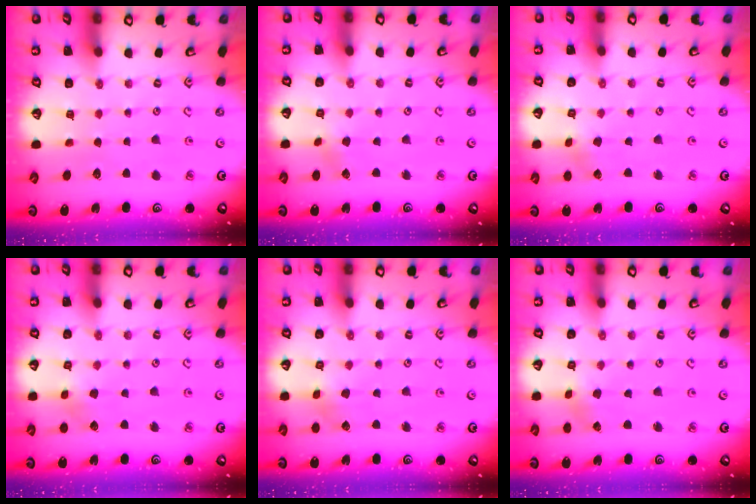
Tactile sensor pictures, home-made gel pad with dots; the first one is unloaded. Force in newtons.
{"total": 2.2, "press": 2.2, "slide": 0.3}
{"total": 2.3, "press": 2.3, "slide": 0.4}
{"total": 4.3, "press": 4.2, "slide": 0.5}
{"total": 3.0, "press": 3.0, "slide": 0.2}
{"total": 0.7, "press": 0.7, "slide": 0.2}